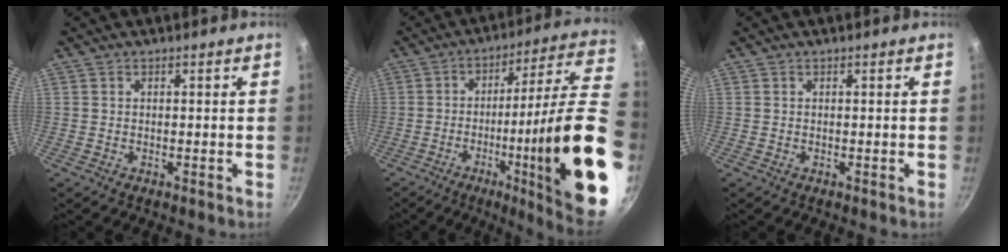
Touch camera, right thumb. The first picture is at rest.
{"total": 27.6, "force": [-6.8, 3.7, 26.5], "torque": [-0.356, 0.019, -0.104]}
{"total": 0.0}